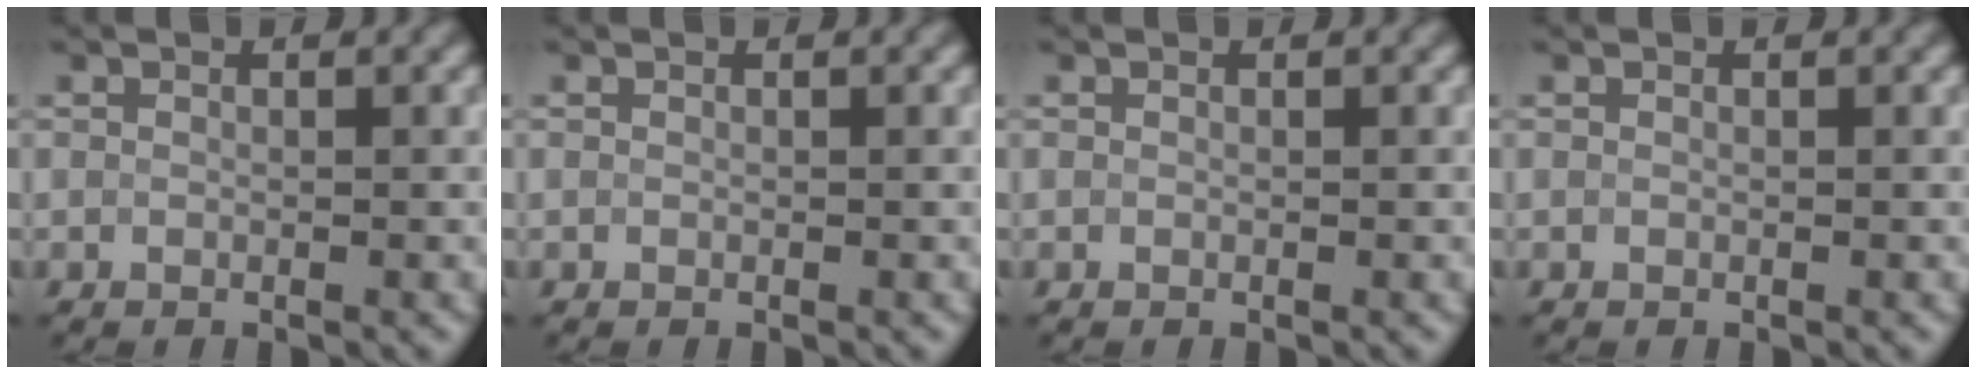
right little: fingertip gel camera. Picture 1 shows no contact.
{"total": 0.0}
{"total": 0.0}
{"total": 0.0}